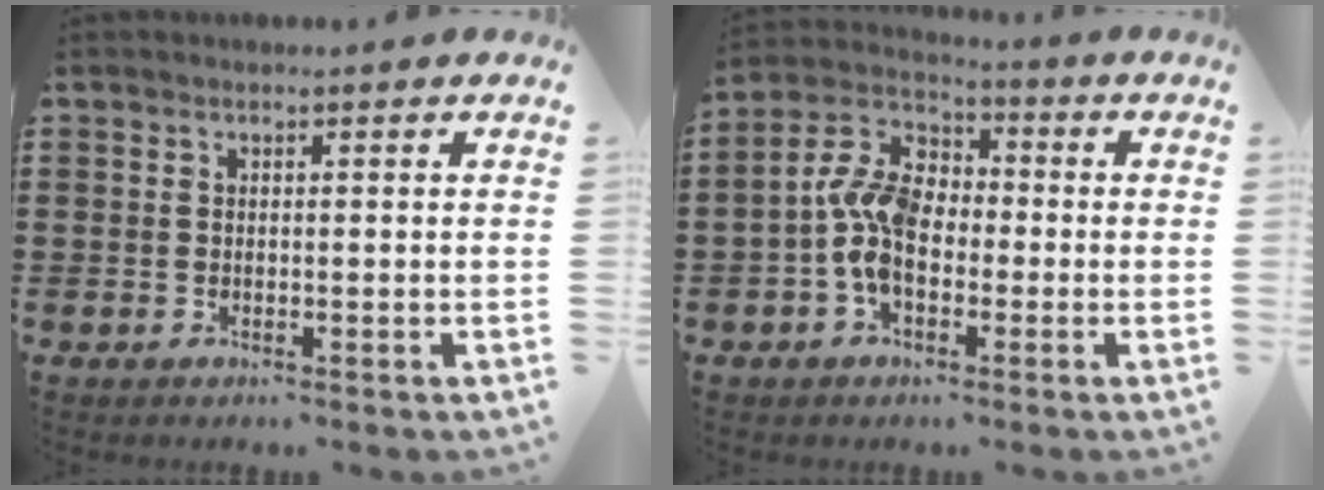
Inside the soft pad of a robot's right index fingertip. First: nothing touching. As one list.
[{"total": 9.3, "force": [-1.3, 6.1, 6.9], "torque": [-0.179, 0.003, -0.031]}]